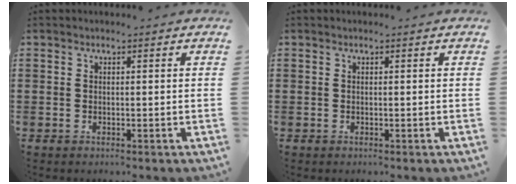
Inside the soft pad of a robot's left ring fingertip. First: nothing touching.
{"total": 0.0}